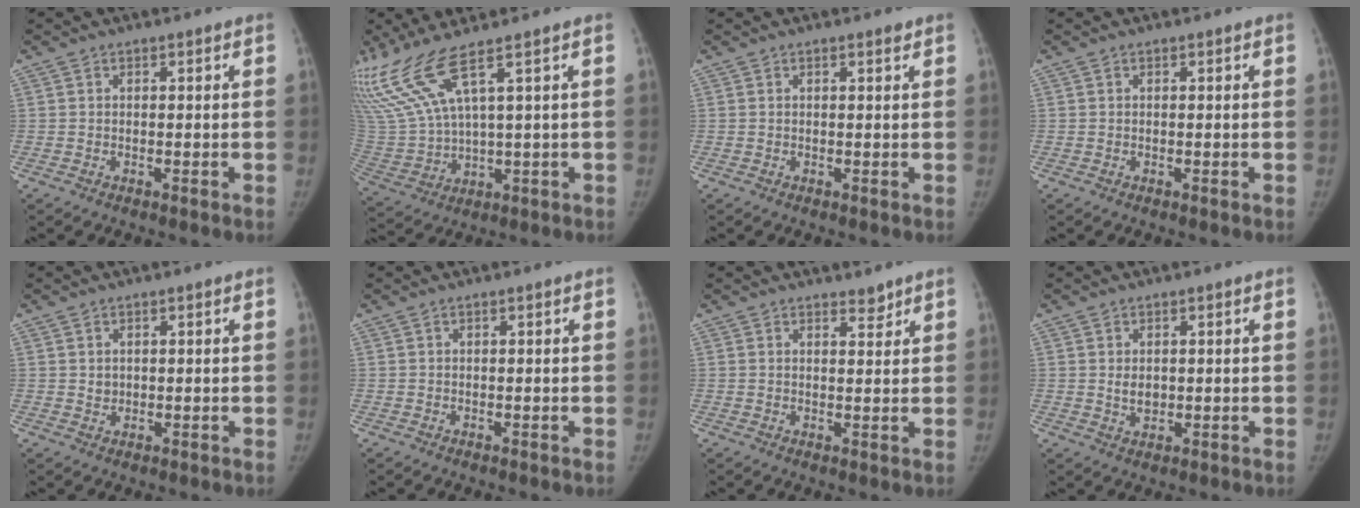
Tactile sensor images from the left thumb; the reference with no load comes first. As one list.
[{"total": 10.9, "force": [7.3, 0.7, 8.0], "torque": [-0.203, -0.030, 0.169]}, {"total": 0.6, "force": [0.5, 0.1, 0.3], "torque": [-0.001, -0.003, 0.007]}, {"total": 0.0}, {"total": 1.4, "force": [0.4, 1.2, 0.5], "torque": [-0.003, -0.003, 0.009]}, {"total": 0.0}, {"total": 1.8, "force": [1.7, 0.7, 0.3], "torque": [0.010, -0.015, 0.023]}, {"total": 2.7, "force": [0.4, 2.0, 1.8], "torque": [-0.022, -0.006, 0.011]}]